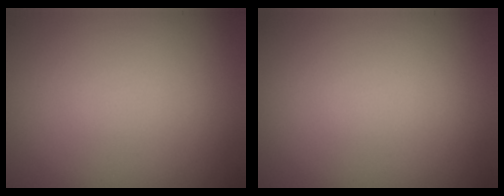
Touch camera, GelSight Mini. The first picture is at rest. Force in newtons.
{"total": 0.0}